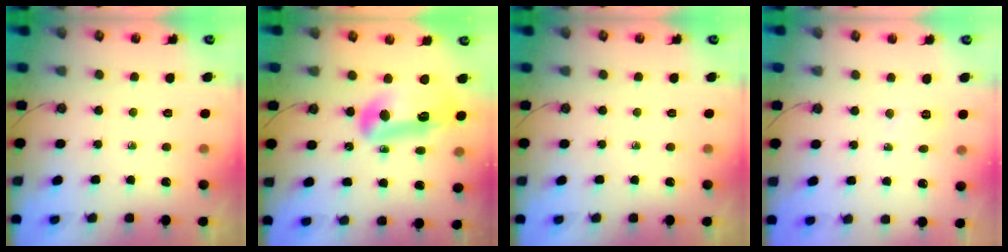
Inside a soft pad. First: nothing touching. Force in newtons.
{"total": 14.9, "press": 14.8, "slide": 1.7}
{"total": 0.0}
{"total": 3.3, "press": 3.2, "slide": 0.9}